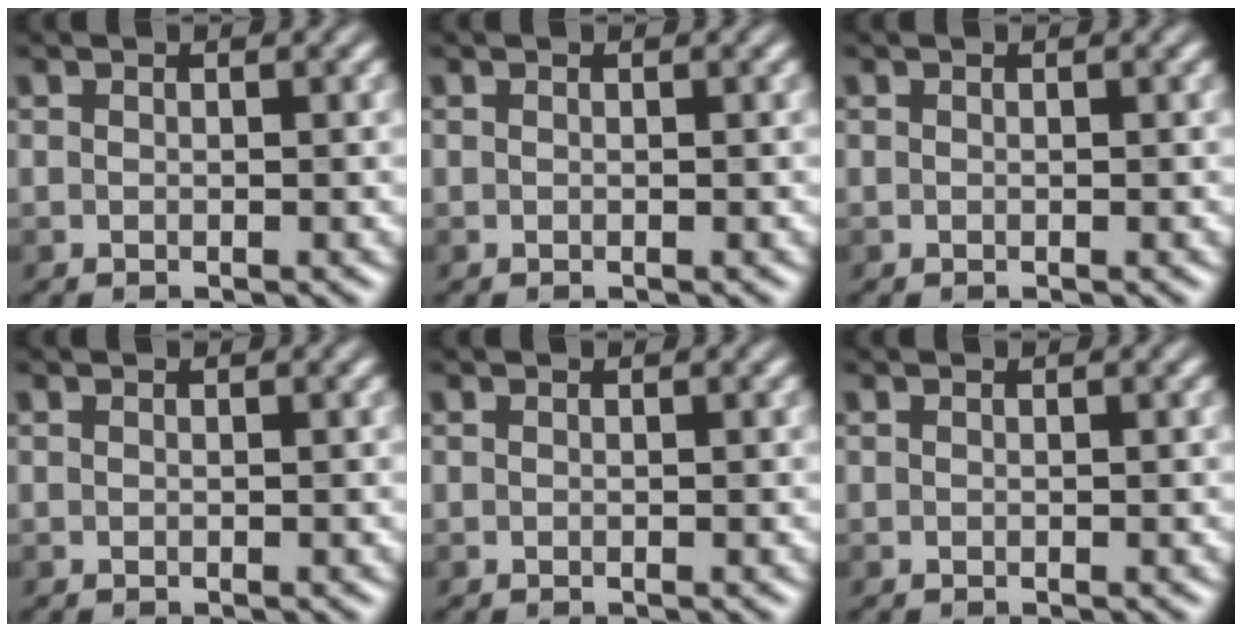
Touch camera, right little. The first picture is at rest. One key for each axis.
{"total": 0.0}
{"total": 0.0}
{"total": 0.0}
{"total": 0.0}
{"total": 0.0}